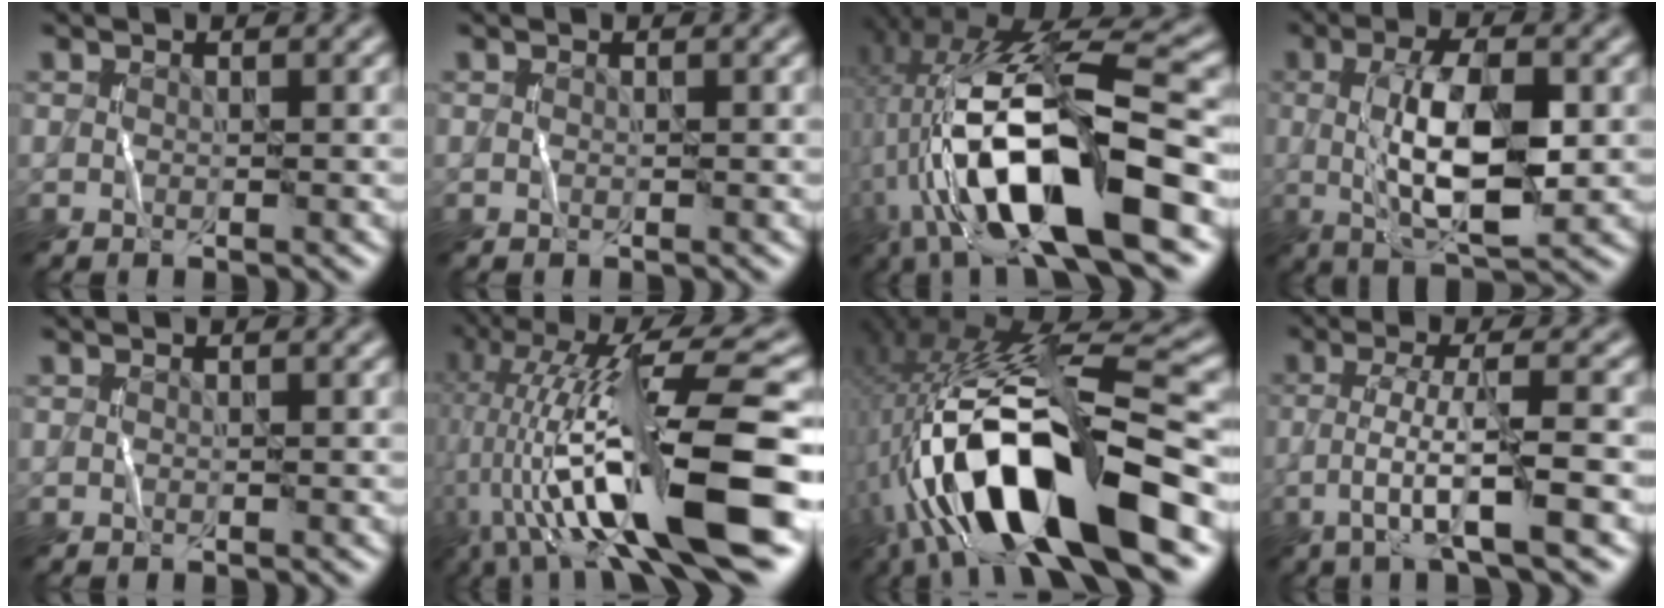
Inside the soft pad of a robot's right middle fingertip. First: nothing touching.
{"total": 0.0}
{"total": 13.7, "force": [-2.9, 4.3, 12.7], "torque": [-0.226, 0.020, -0.052]}
{"total": 7.8, "force": [0.3, 2.7, 7.3], "torque": [-0.138, 0.002, 0.008]}
{"total": 0.0}
{"total": 14.8, "force": [-2.4, 4.1, 14.0], "torque": [-0.240, 0.035, -0.037]}
{"total": 14.8, "force": [-5.7, 4.6, 12.8], "torque": [-0.240, 0.021, -0.091]}
{"total": 5.3, "force": [-2.1, 0.4, 4.8], "torque": [-0.087, 0.009, -0.042]}